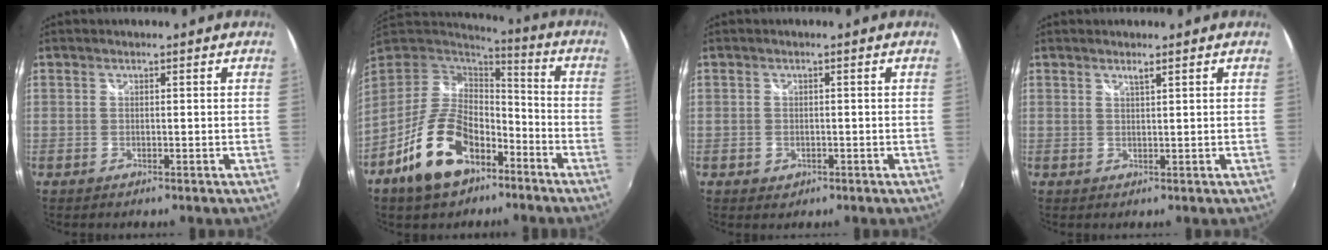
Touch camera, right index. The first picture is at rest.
{"total": 16.9, "force": [-9.2, 9.5, 10.5], "torque": [-0.216, 0.003, -0.151]}
{"total": 1.9, "force": [-0.7, 1.7, 0.7], "torque": [-0.014, -0.005, -0.010]}
{"total": 1.1, "force": [0.8, -0.1, 0.7], "torque": [-0.011, -0.001, 0.013]}